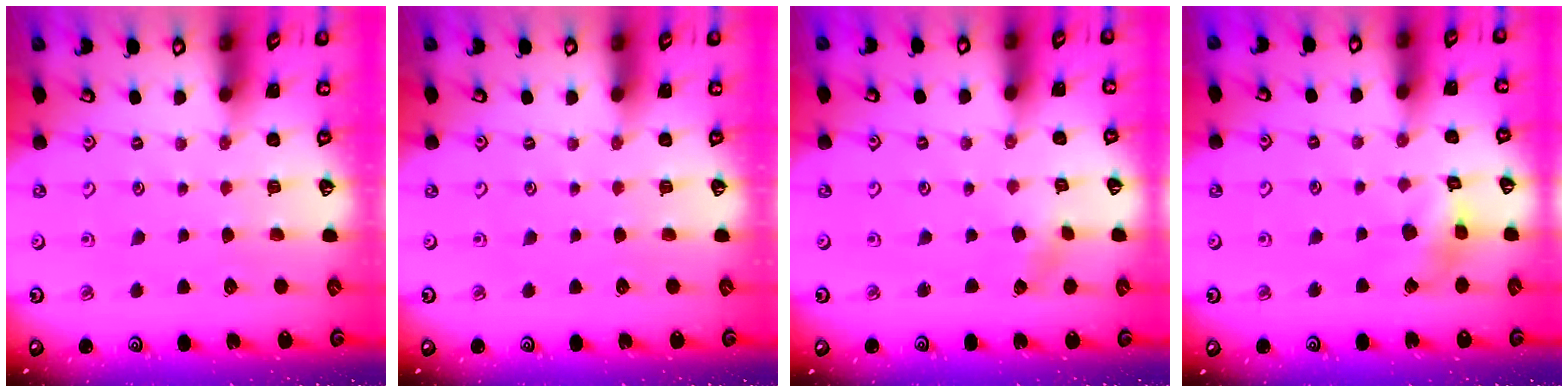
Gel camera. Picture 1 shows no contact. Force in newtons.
{"total": 0.0}
{"total": 0.7, "press": 0.7, "slide": 0.0}
{"total": 6.9, "press": 6.9, "slide": 0.6}